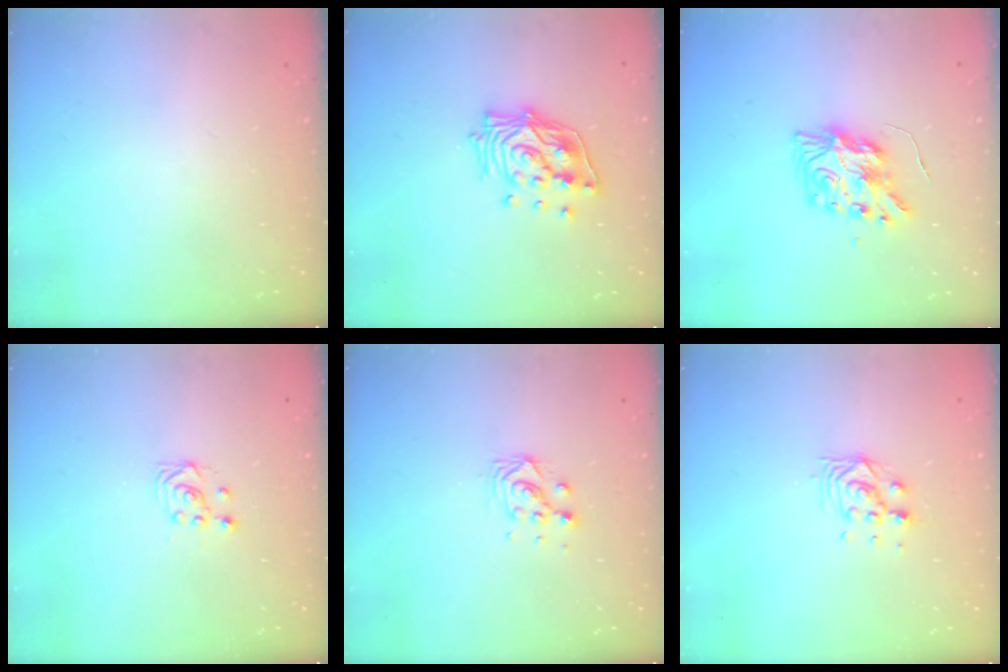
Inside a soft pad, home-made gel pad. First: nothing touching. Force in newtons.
{"total": 15.1, "press": 15.0, "slide": 2.0}
{"total": 9.8, "press": 9.8, "slide": 0.9}
{"total": 2.7, "press": 2.4, "slide": 1.3}
{"total": 5.3, "press": 5.2, "slide": 0.2}
{"total": 7.4, "press": 7.3, "slide": 0.6}